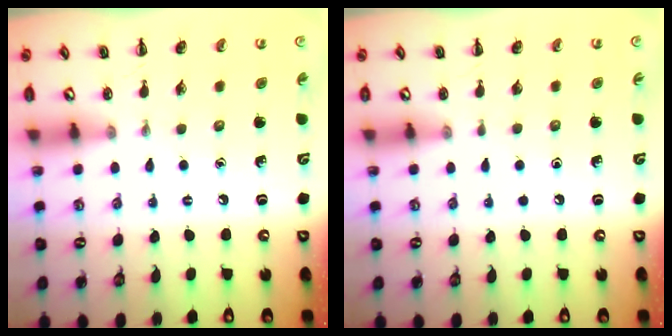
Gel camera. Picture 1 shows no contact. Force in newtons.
{"total": 0.0}